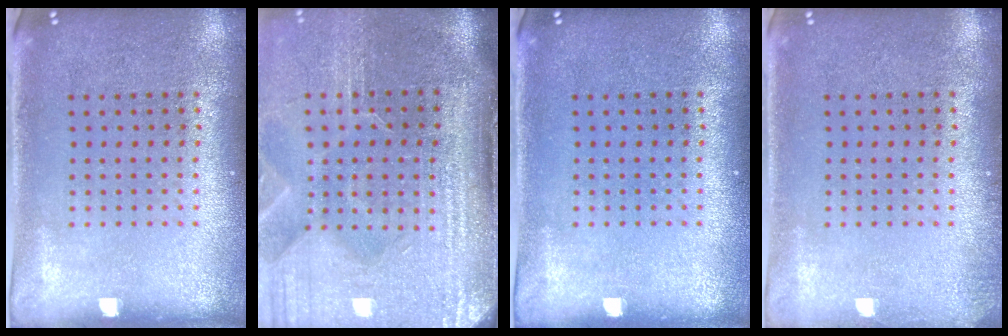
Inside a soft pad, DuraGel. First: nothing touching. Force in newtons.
{"total": 5.0, "press": 4.2, "slide": 2.7}
{"total": 0.0}
{"total": 0.8, "press": 0.8, "slide": 0.1}